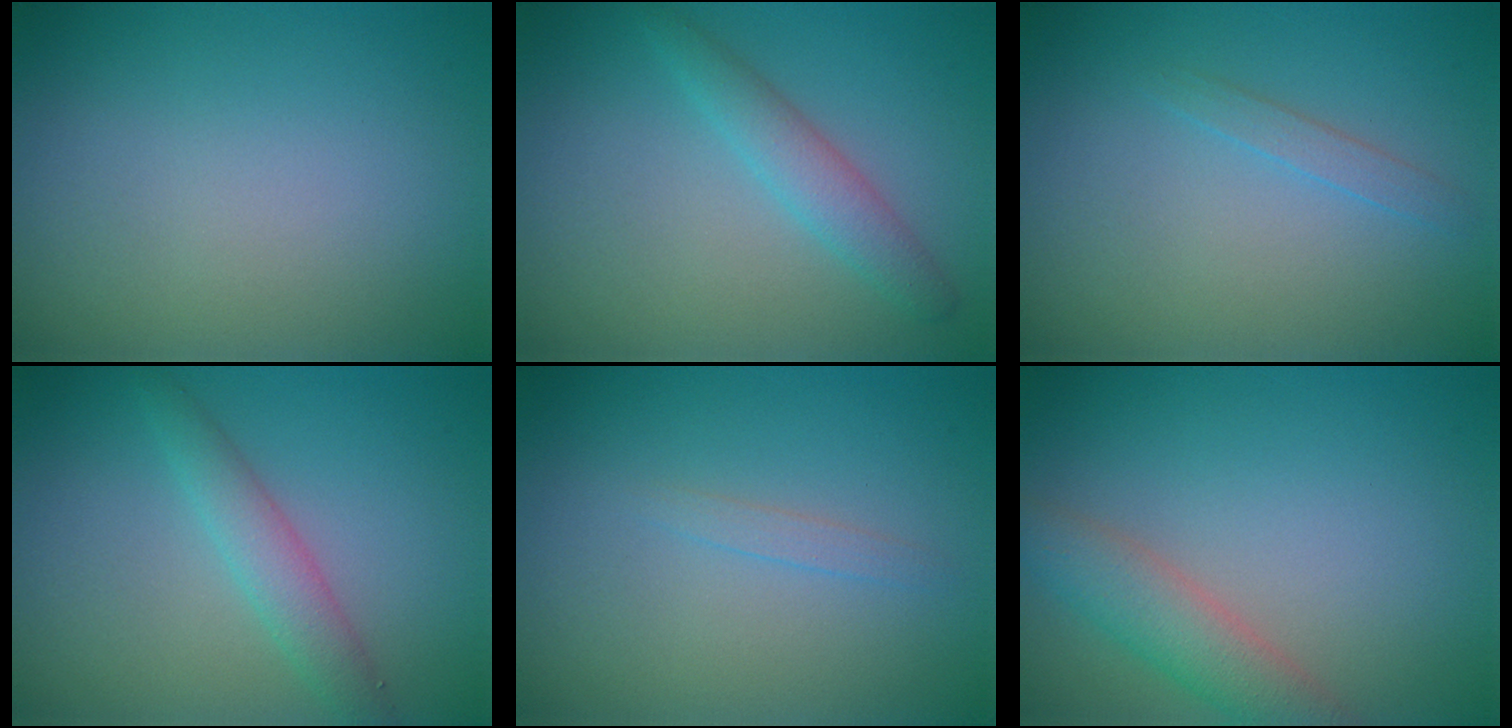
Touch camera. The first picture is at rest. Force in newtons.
{"total": 2.5, "press": 2.5, "slide": 0.1}
{"total": 1.1, "press": 1.1, "slide": 0.0}
{"total": 2.7, "press": 2.6, "slide": 0.1}
{"total": 0.8, "press": 0.8, "slide": 0.1}
{"total": 3.5, "press": 3.5, "slide": 0.2}